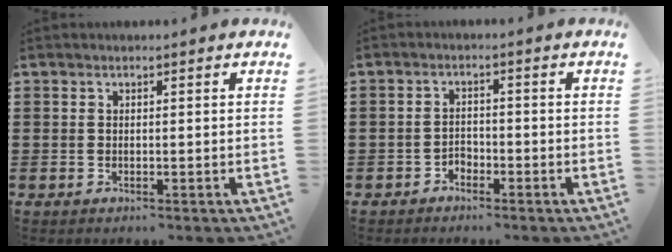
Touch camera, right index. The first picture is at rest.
{"total": 1.9, "force": [-1.7, 1.0, 0.1], "torque": [-0.009, 0.003, -0.037]}